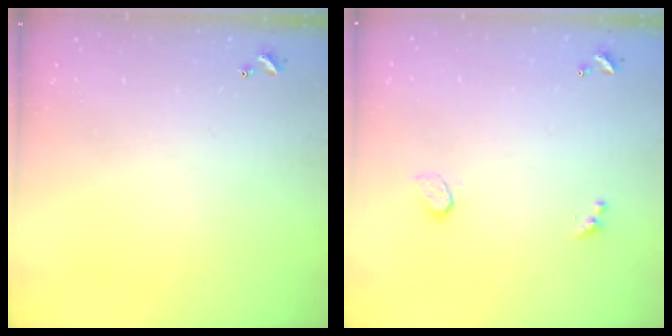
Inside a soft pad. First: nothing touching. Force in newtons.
{"total": 0.9, "press": 0.8, "slide": 0.4}